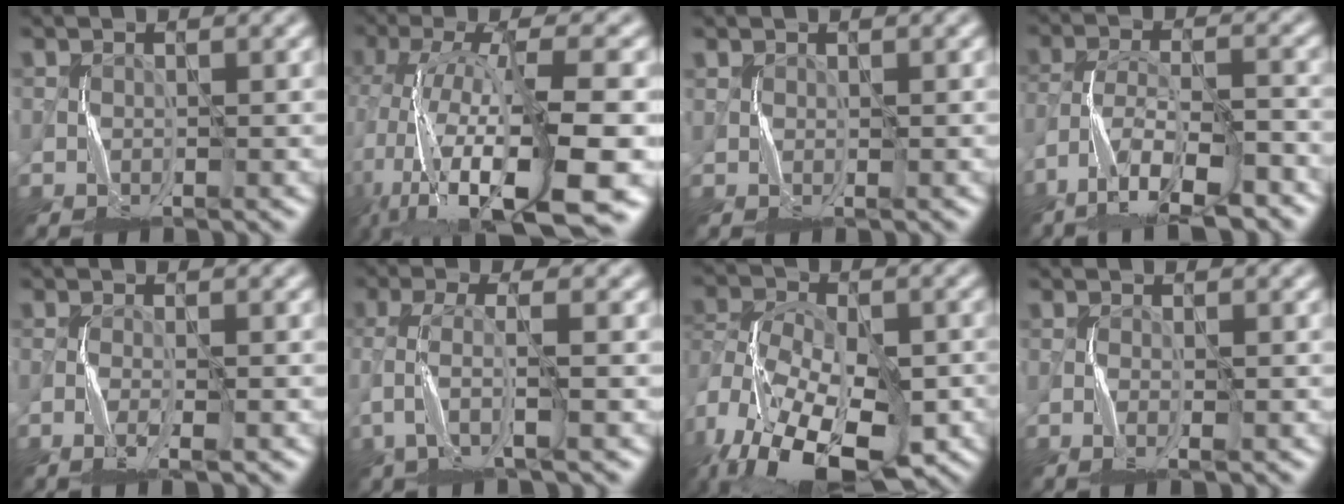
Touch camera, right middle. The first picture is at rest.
{"total": 16.0, "force": [-4.7, 4.5, 14.6], "torque": [-0.280, -0.013, -0.058]}
{"total": 0.6, "force": [0.5, 0.3, 0.3], "torque": [-0.005, -0.002, 0.011]}
{"total": 9.6, "force": [-6.8, 3.0, 6.1], "torque": [-0.116, 0.002, -0.123]}
{"total": 2.1, "force": [-1.1, 0.3, 1.7], "torque": [-0.041, 0.000, -0.024]}
{"total": 3.2, "force": [-1.0, 0.8, 2.9], "torque": [-0.075, 0.005, -0.024]}
{"total": 17.2, "force": [-10.2, 9.6, 10.0], "torque": [-0.182, -0.015, -0.125]}
{"total": 1.3, "force": [-0.7, 0.2, 1.1], "torque": [-0.027, 0.002, -0.013]}